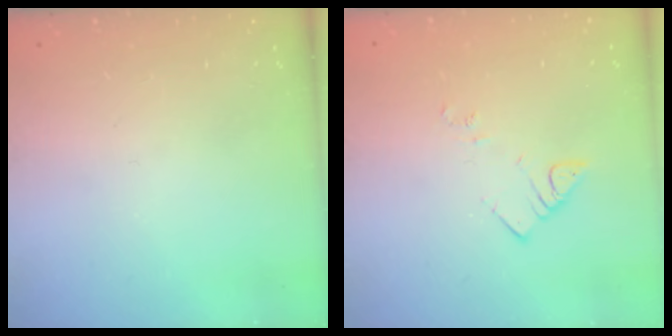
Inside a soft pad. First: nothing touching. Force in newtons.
{"total": 3.7, "press": 3.7, "slide": 0.4}